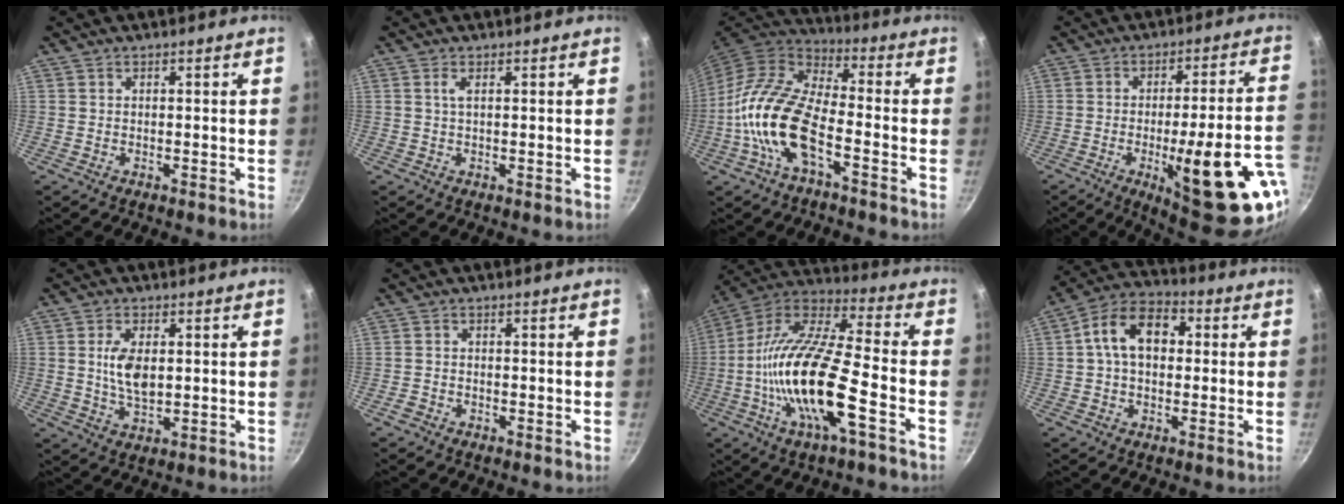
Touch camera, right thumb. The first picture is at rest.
{"total": 1.4, "force": [0.4, 0.1, 1.3], "torque": [-0.028, 0.000, 0.008]}
{"total": 16.3, "force": [-5.3, 7.1, 13.7], "torque": [-0.262, 0.035, -0.117]}
{"total": 23.2, "force": [-7.9, 5.4, 21.1], "torque": [-0.260, 0.017, -0.097]}
{"total": 7.0, "force": [1.0, 3.8, 5.8], "torque": [-0.106, -0.009, 0.021]}
{"total": 1.4, "force": [-1.0, 0.8, 0.5], "torque": [-0.019, 0.009, -0.023]}
{"total": 21.6, "force": [-6.0, 6.0, 19.9], "torque": [-0.375, 0.034, -0.132]}
{"total": 12.0, "force": [1.6, 8.2, 8.6], "torque": [-0.114, 0.031, 0.007]}